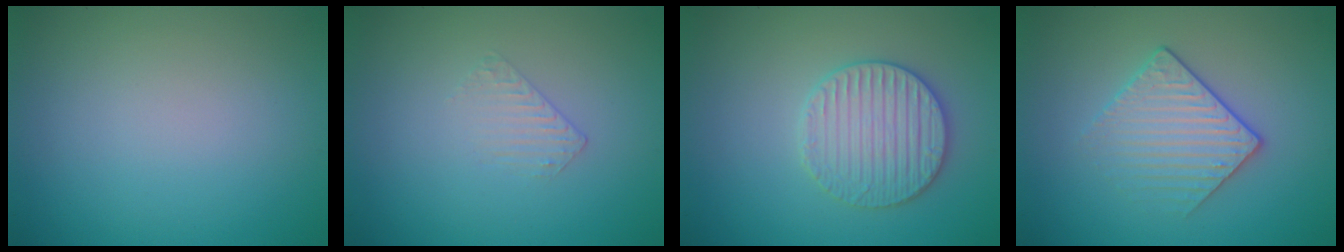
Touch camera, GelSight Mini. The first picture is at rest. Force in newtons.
{"total": 0.9, "press": 0.2, "slide": 0.9}
{"total": 3.5, "press": 3.5, "slide": 0.4}
{"total": 3.1, "press": 2.9, "slide": 1.2}